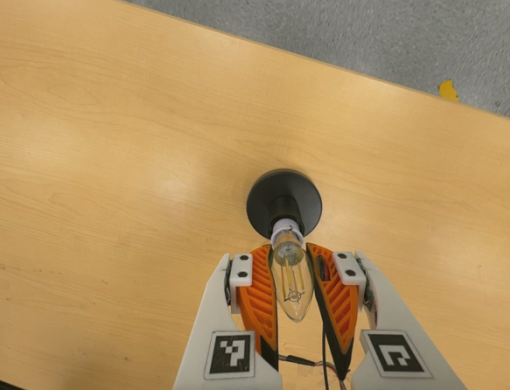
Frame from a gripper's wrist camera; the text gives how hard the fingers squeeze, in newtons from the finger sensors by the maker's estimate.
{"total": 17.1, "left": 15.8, "right": 18.5}